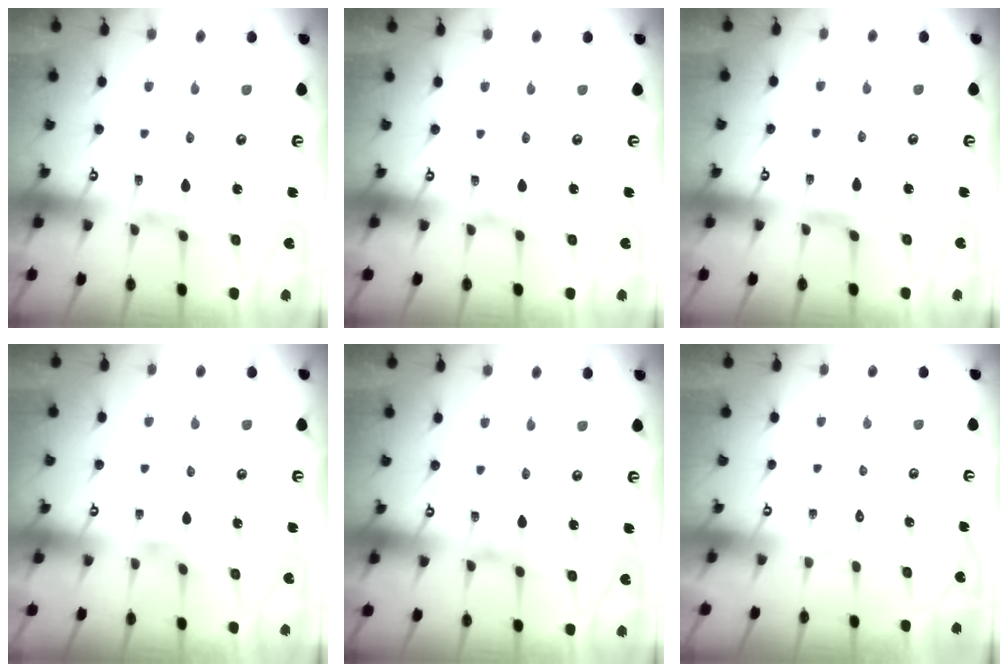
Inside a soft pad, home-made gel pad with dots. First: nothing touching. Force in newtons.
{"total": 0.0}
{"total": 2.7, "press": 2.7, "slide": 0.4}
{"total": 1.7, "press": 1.7, "slide": 0.3}
{"total": 0.0}
{"total": 1.6, "press": 1.6, "slide": 0.1}